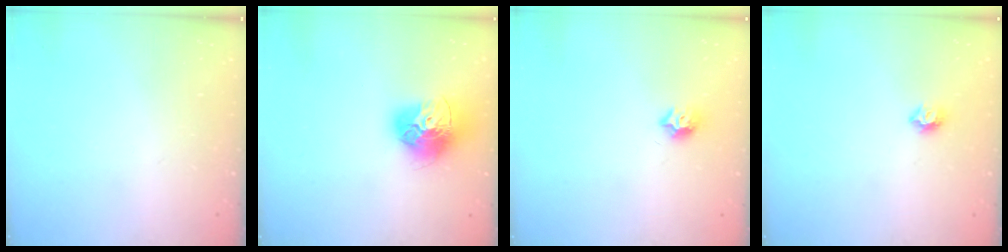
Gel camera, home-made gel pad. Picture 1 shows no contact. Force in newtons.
{"total": 16.0, "press": 15.9, "slide": 1.7}
{"total": 6.9, "press": 6.9, "slide": 0.3}
{"total": 6.0, "press": 5.9, "slide": 0.7}